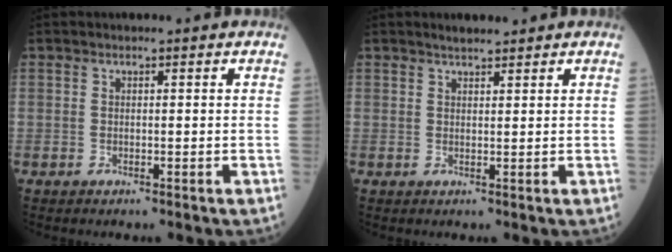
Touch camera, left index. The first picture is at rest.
{"total": 2.1, "force": [1.9, 0.4, 0.9], "torque": [-0.021, 0.007, 0.034]}